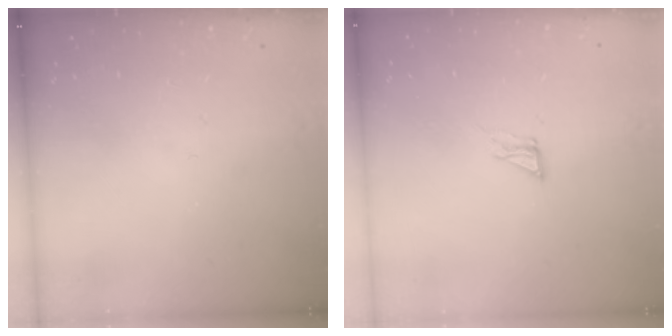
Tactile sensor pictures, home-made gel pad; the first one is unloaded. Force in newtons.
{"total": 4.3, "press": 4.2, "slide": 0.3}